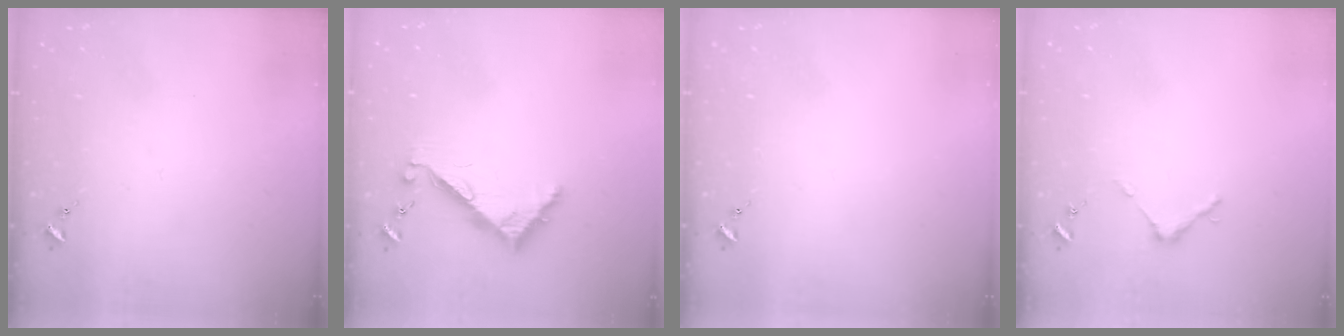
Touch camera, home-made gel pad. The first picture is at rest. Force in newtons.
{"total": 6.7, "press": 6.6, "slide": 0.6}
{"total": 0.0}
{"total": 3.7, "press": 3.7, "slide": 0.3}